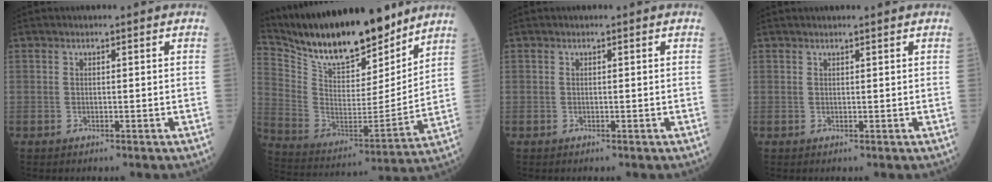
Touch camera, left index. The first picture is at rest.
{"total": 21.4, "force": [18.6, 4.6, 9.5], "torque": [-0.181, -0.010, 0.320]}
{"total": 0.0}
{"total": 2.1, "force": [2.0, -0.1, 0.7], "torque": [-0.007, 0.014, 0.029]}